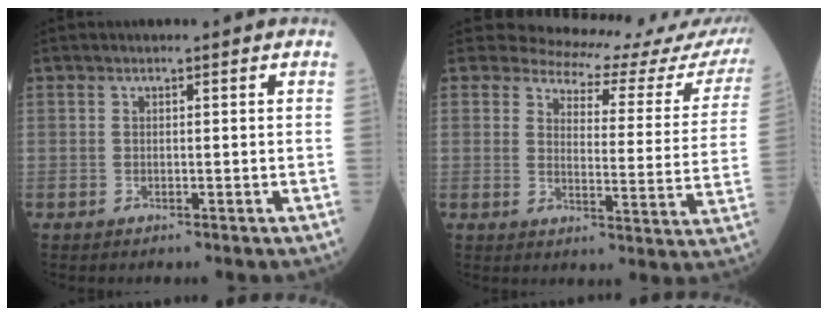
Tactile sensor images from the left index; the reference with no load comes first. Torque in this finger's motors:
{"motor_torque": [0.86, -1.28, -0.16, -0.05]}